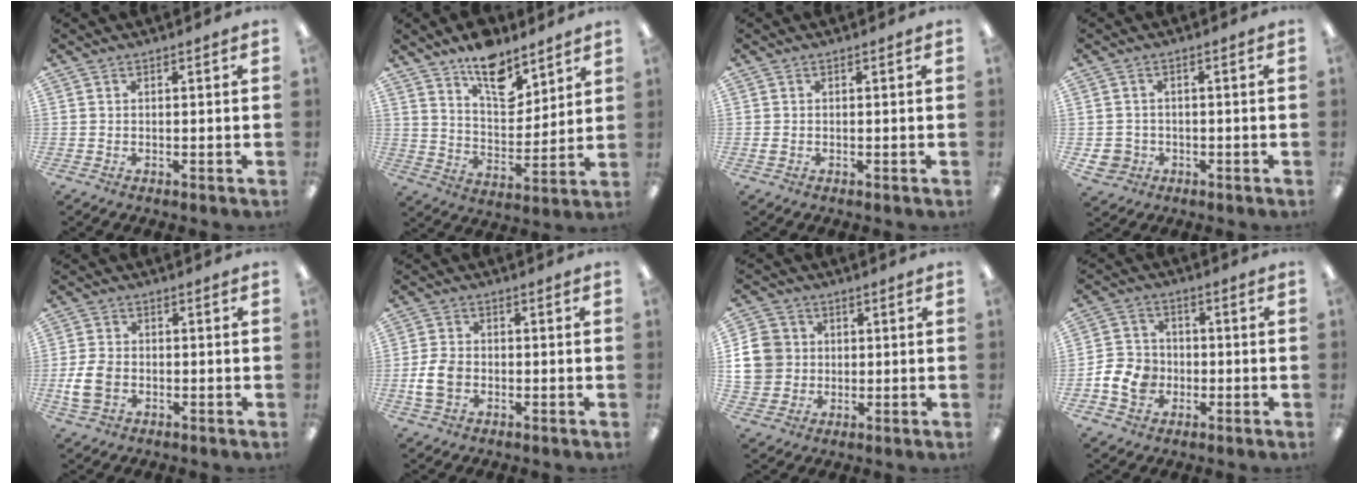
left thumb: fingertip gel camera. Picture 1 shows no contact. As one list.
[{"total": 13.1, "force": [9.6, 6.3, 6.3], "torque": [-0.087, -0.060, 0.171]}, {"total": 0.8, "force": [-0.3, 0.5, 0.6], "torque": [-0.011, -0.001, -0.005]}, {"total": 4.2, "force": [-1.8, 3.6, 1.1], "torque": [-0.031, 0.003, -0.032]}, {"total": 6.8, "force": [-1.9, 4.9, 4.4], "torque": [-0.087, 0.002, -0.034]}, {"total": 6.7, "force": [-1.8, 4.8, 4.3], "torque": [-0.088, 0.007, -0.031]}, {"total": 10.5, "force": [0.9, 9.8, 3.7], "torque": [-0.093, 0.009, 0.022]}, {"total": 8.4, "force": [-2.7, 7.1, 3.6], "torque": [-0.076, 0.020, -0.045]}]